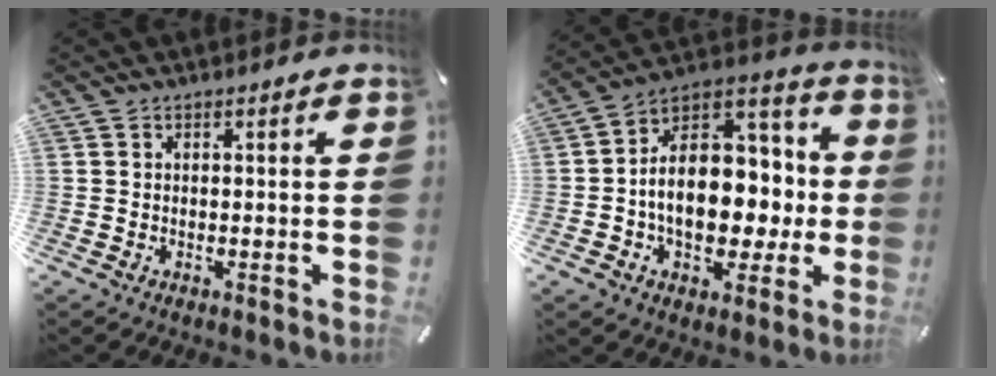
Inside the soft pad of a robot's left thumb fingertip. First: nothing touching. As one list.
[{"total": 16.7, "force": [-2.0, 12.6, 10.7], "torque": [-0.156, -0.003, -0.031]}]